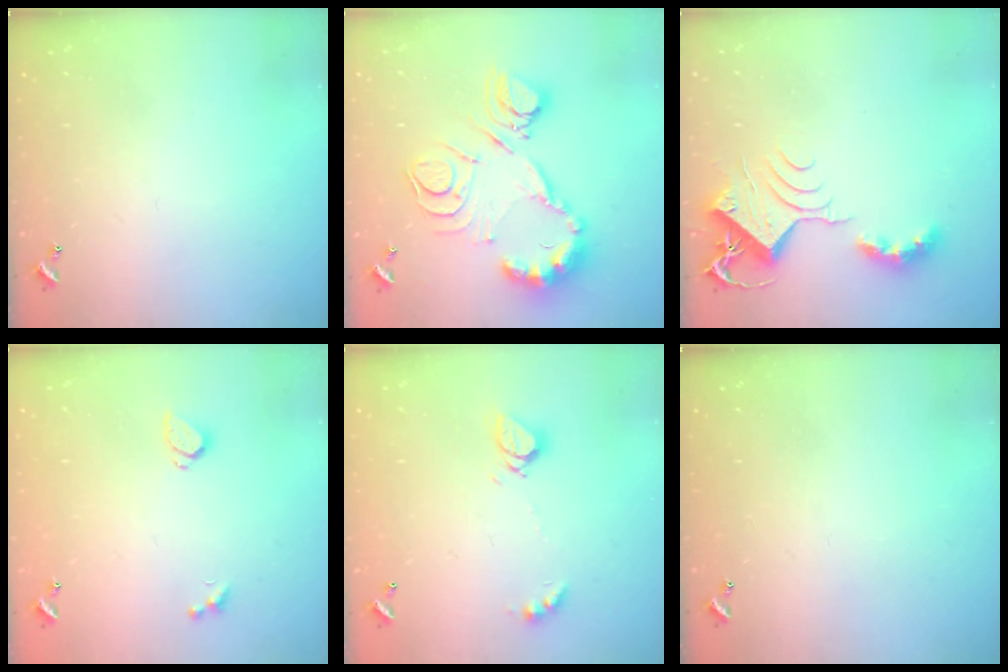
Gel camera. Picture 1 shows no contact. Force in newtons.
{"total": 21.4, "press": 21.4, "slide": 1.9}
{"total": 9.5, "press": 9.3, "slide": 1.6}
{"total": 0.8, "press": 0.6, "slide": 0.4}
{"total": 6.4, "press": 6.4, "slide": 0.6}
{"total": 0.0}